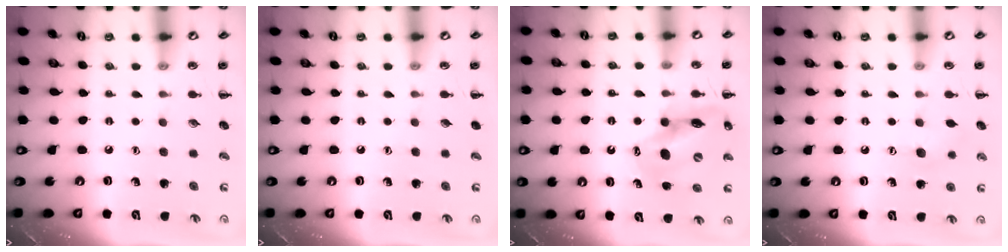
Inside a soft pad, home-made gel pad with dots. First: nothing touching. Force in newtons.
{"total": 0.0}
{"total": 12.1, "press": 11.5, "slide": 3.5}
{"total": 5.7, "press": 5.5, "slide": 1.2}